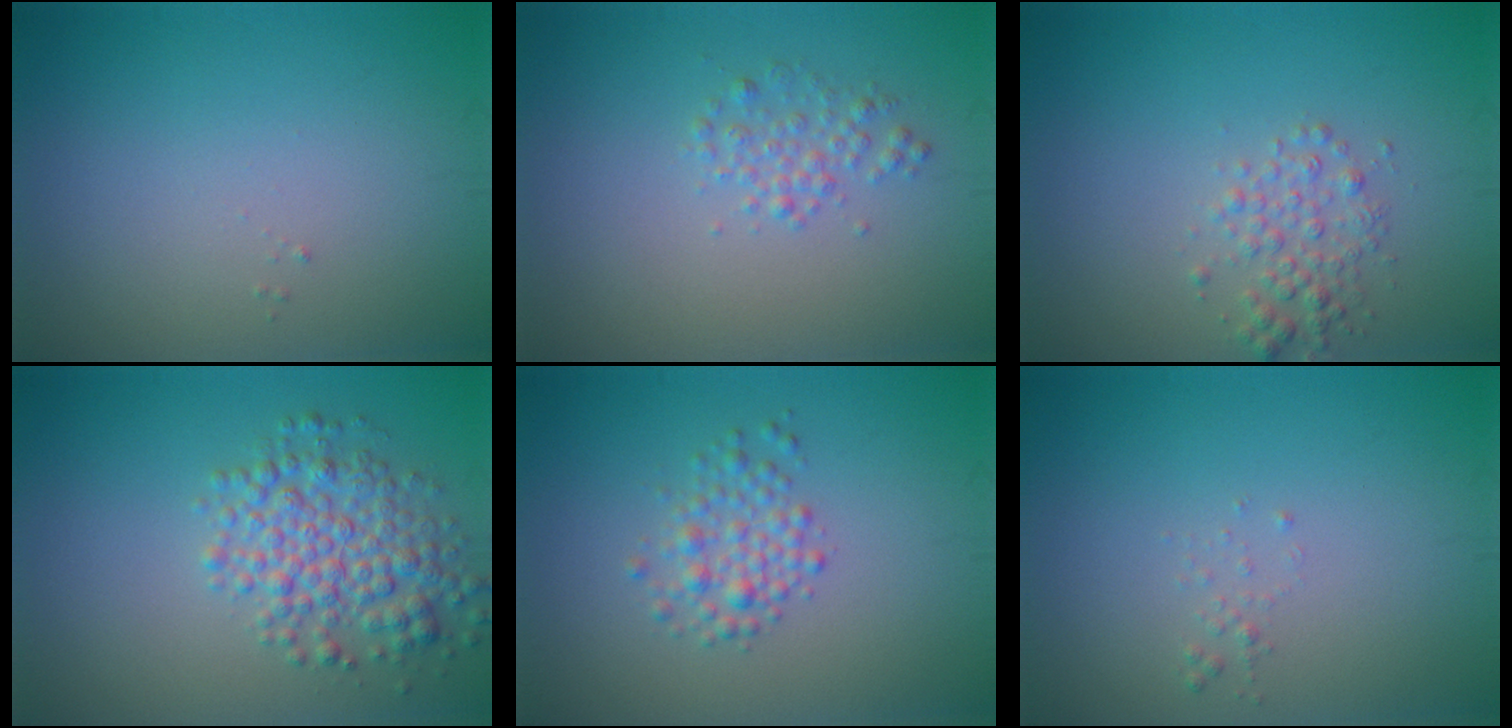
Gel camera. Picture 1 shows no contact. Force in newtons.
{"total": 1.7, "press": 1.7, "slide": 0.0}
{"total": 2.2, "press": 2.2, "slide": 0.0}
{"total": 4.8, "press": 4.8, "slide": 0.1}
{"total": 2.4, "press": 2.4, "slide": 0.0}
{"total": 0.6, "press": 0.6, "slide": 0.1}